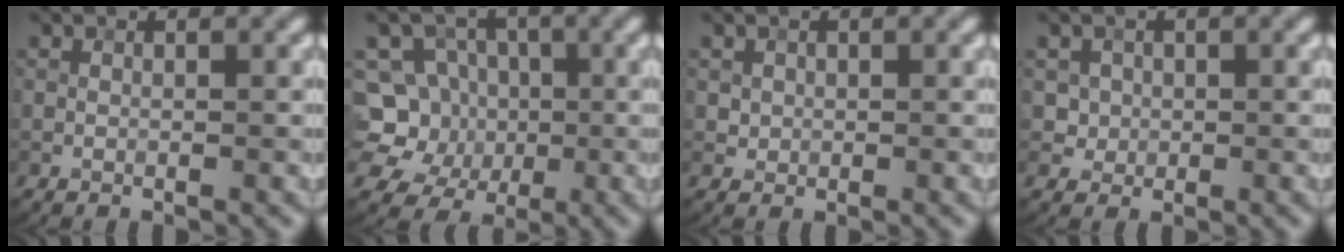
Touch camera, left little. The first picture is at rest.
{"total": 7.6, "force": [-1.0, 7.1, 2.6], "torque": [-0.042, 0.017, -0.048]}
{"total": 1.2, "force": [0.4, 1.1, 0.3], "torque": [-0.011, -0.007, 0.017]}
{"total": 3.2, "force": [1.2, 2.7, 1.2], "torque": [-0.028, 0.001, 0.028]}